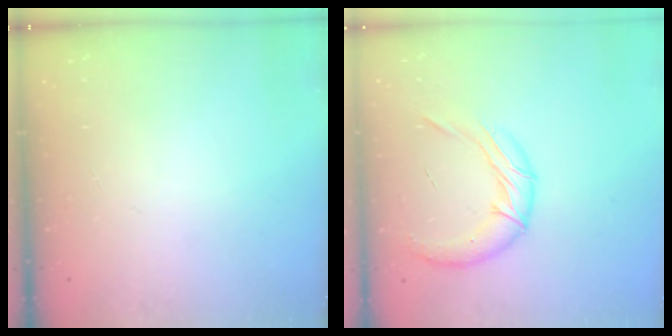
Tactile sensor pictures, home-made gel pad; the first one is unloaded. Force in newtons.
{"total": 12.8, "press": 12.8, "slide": 1.5}